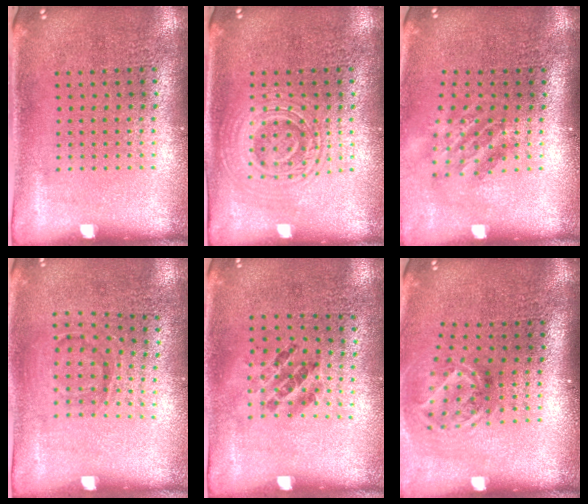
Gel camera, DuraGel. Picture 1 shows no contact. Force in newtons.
{"total": 2.9, "press": 2.8, "slide": 0.5}
{"total": 1.7, "press": 1.2, "slide": 1.2}
{"total": 1.0, "press": 0.7, "slide": 0.7}
{"total": 1.2, "press": 0.7, "slide": 0.9}
{"total": 1.9, "press": 1.3, "slide": 1.5}